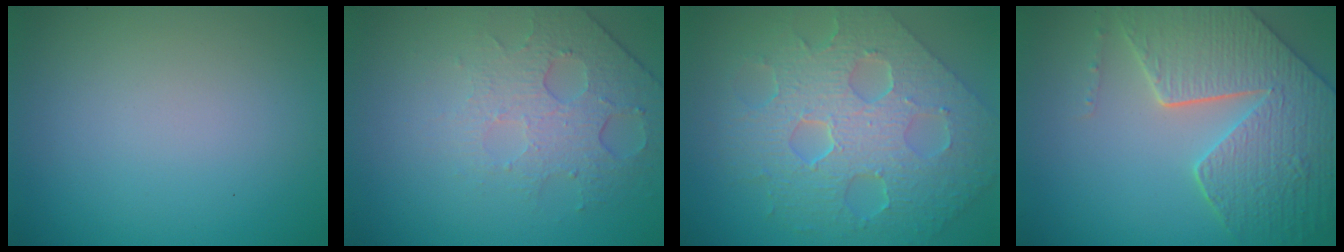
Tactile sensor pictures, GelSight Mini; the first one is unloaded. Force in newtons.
{"total": 4.9, "press": 3.2, "slide": 3.7}
{"total": 8.8, "press": 6.4, "slide": 6.1}
{"total": 8.1, "press": 6.1, "slide": 5.4}